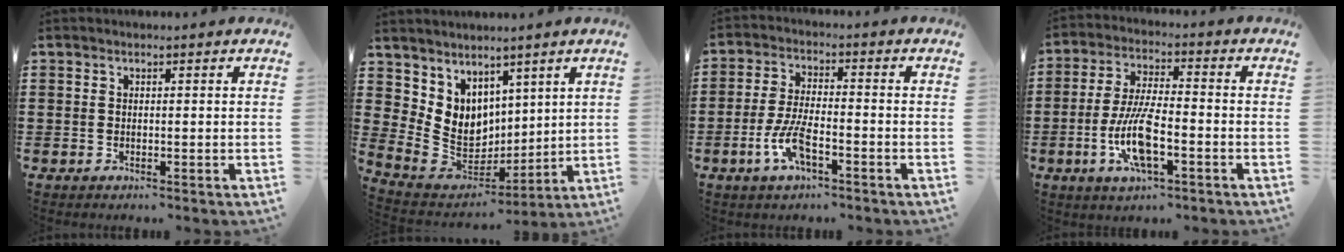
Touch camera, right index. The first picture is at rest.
{"total": 6.6, "force": [3.2, 5.7, 0.7], "torque": [-0.068, -0.041, 0.067]}
{"total": 6.6, "force": [-3.1, 1.9, 5.5], "torque": [-0.128, -0.011, -0.061]}
{"total": 9.8, "force": [-3.2, 2.8, 8.9], "torque": [-0.195, -0.013, -0.064]}